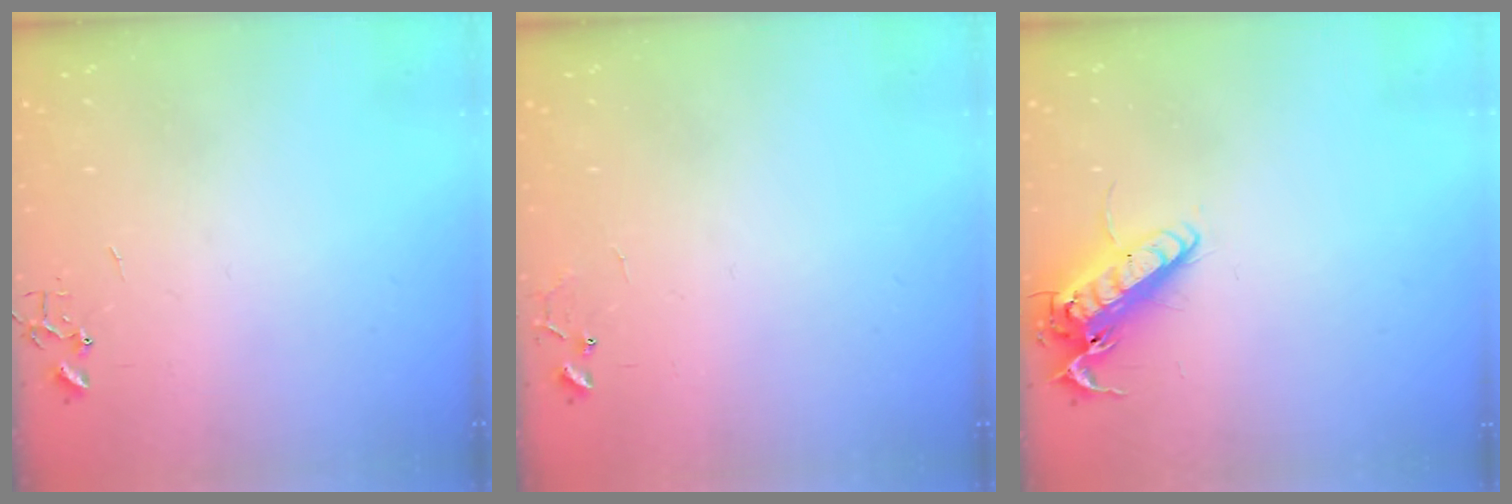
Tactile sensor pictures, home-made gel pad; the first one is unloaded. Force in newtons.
{"total": 6.6, "press": 6.6, "slide": 0.5}
{"total": 13.8, "press": 13.7, "slide": 2.0}